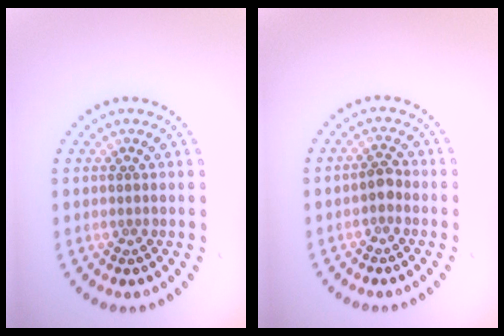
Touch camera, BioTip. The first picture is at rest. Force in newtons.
{"total": 1.3, "press": 1.2, "slide": 0.3}